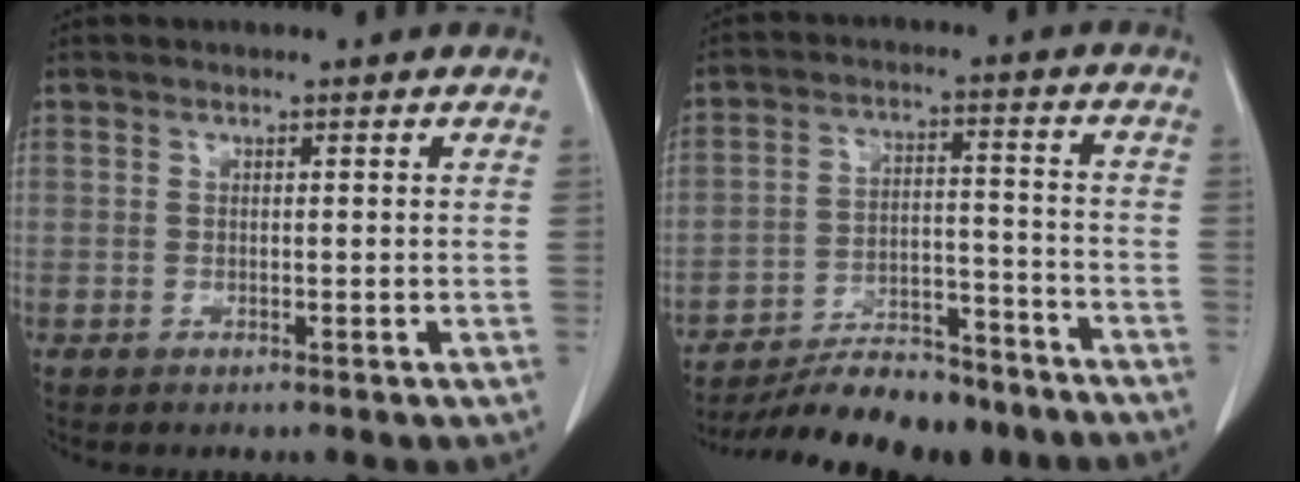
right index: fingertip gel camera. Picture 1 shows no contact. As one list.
[{"total": 14.7, "force": [-13.1, 4.0, 5.4], "torque": [-0.077, 0.019, -0.202]}]